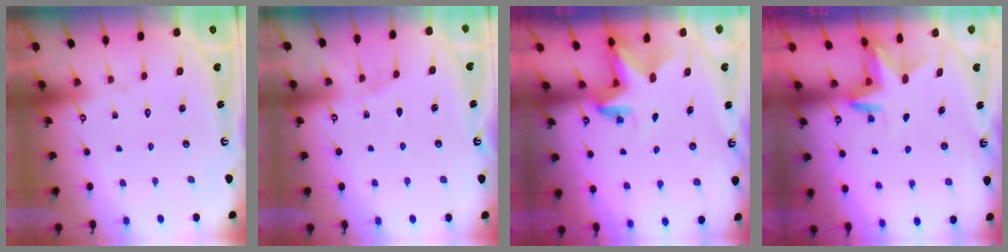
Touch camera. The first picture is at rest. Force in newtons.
{"total": 3.7, "press": 3.7, "slide": 0.3}
{"total": 3.2, "press": 3.2, "slide": 0.2}
{"total": 3.2, "press": 3.2, "slide": 0.3}